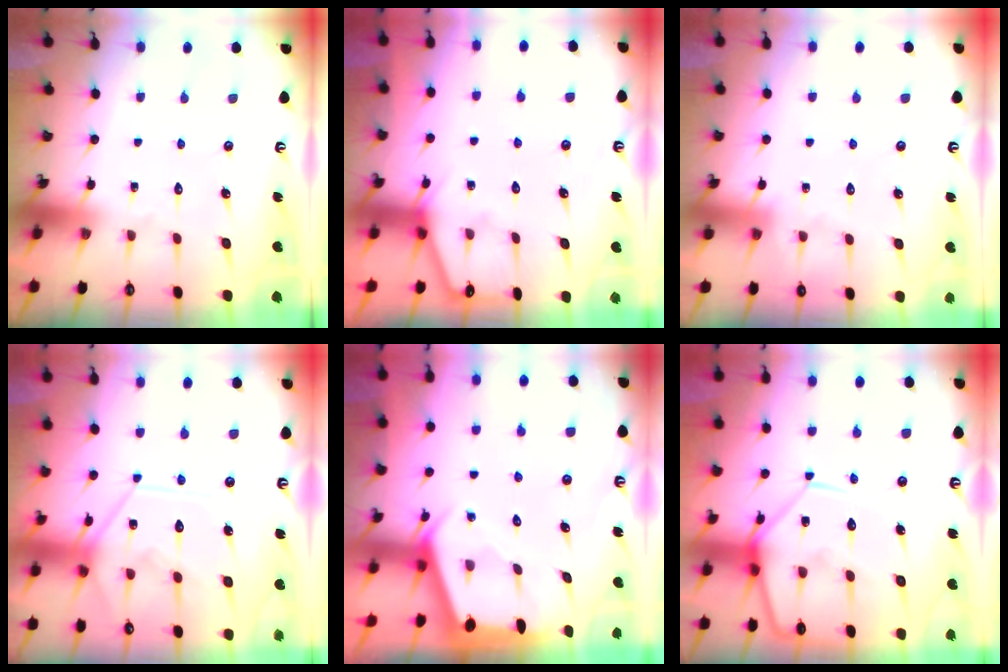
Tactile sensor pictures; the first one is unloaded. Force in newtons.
{"total": 3.9, "press": 3.9, "slide": 0.3}
{"total": 1.9, "press": 1.9, "slide": 0.4}
{"total": 12.2, "press": 12.2, "slide": 1.2}
{"total": 2.4, "press": 2.3, "slide": 0.3}
{"total": 14.0, "press": 13.9, "slide": 1.3}